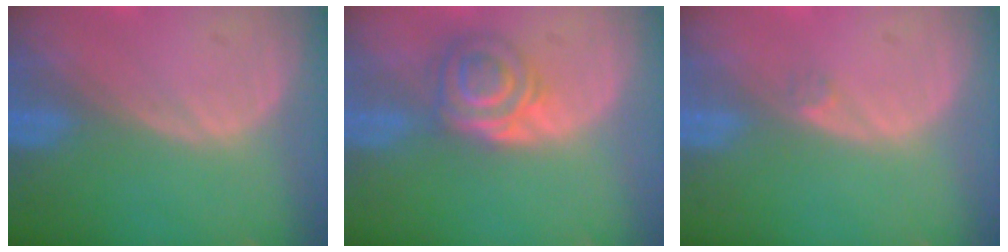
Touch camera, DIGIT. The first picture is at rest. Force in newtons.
{"total": 5.8, "press": 5.4, "slide": 2.1}
{"total": 0.8, "press": 0.7, "slide": 0.4}